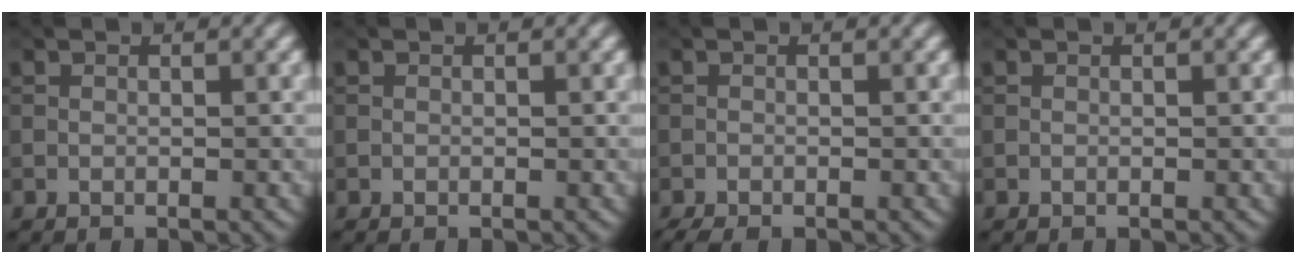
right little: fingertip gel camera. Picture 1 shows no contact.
{"total": 0.0}
{"total": 1.6, "force": [-1.4, 0.3, 0.6], "torque": [-0.012, -0.004, -0.026]}
{"total": 0.0}